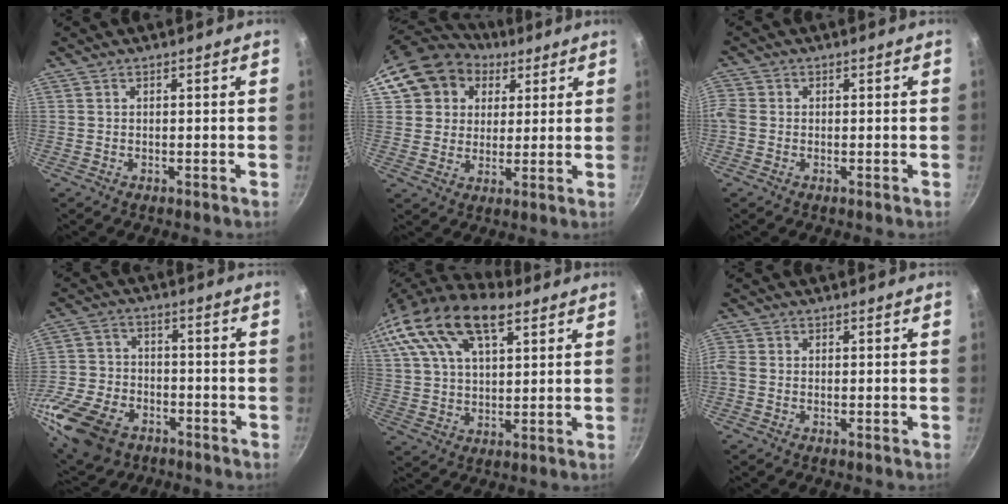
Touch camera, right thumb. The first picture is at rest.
{"total": 15.4, "force": [6.9, 12.5, 5.8], "torque": [-0.094, 0.015, 0.117]}
{"total": 3.2, "force": [-0.6, 2.8, 1.5], "torque": [-0.033, 0.004, -0.020]}
{"total": 17.8, "force": [-8.8, 11.8, 10.0], "torque": [-0.199, 0.030, -0.161]}
{"total": 23.8, "force": [12.6, 12.2, 16.1], "torque": [-0.325, 0.030, 0.221]}
{"total": 2.5, "force": [-0.5, 2.0, 1.3], "torque": [-0.032, 0.004, -0.019]}